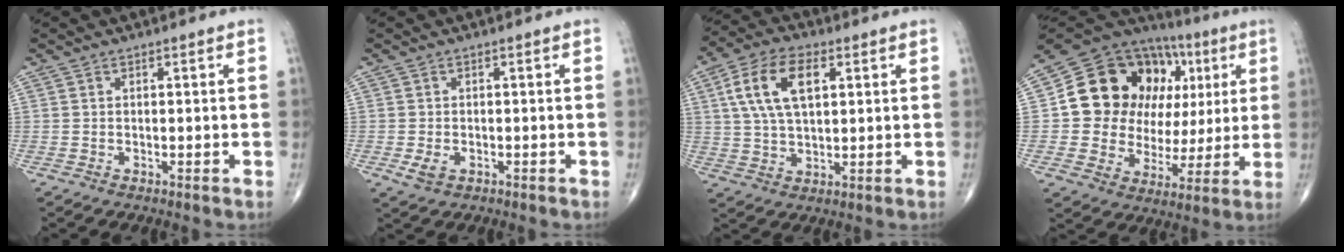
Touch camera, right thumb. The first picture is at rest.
{"total": 2.5, "force": [-0.8, 1.7, 1.7], "torque": [-0.032, -0.003, -0.011]}
{"total": 12.1, "force": [3.6, 6.3, 9.7], "torque": [-0.185, 0.006, 0.067]}
{"total": 23.6, "force": [5.1, 17.8, 14.5], "torque": [-0.164, 0.036, 0.093]}